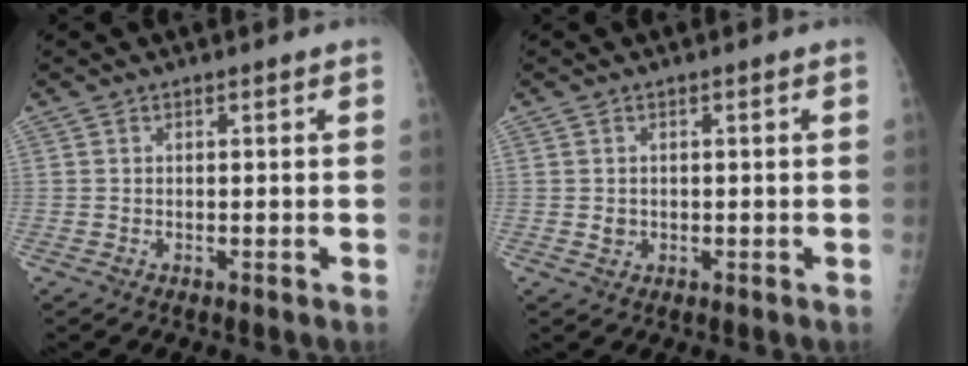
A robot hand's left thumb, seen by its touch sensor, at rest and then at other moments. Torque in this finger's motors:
{"motor_torque": [-0.20, 0.07, 0.29, 0.21, -0.06]}